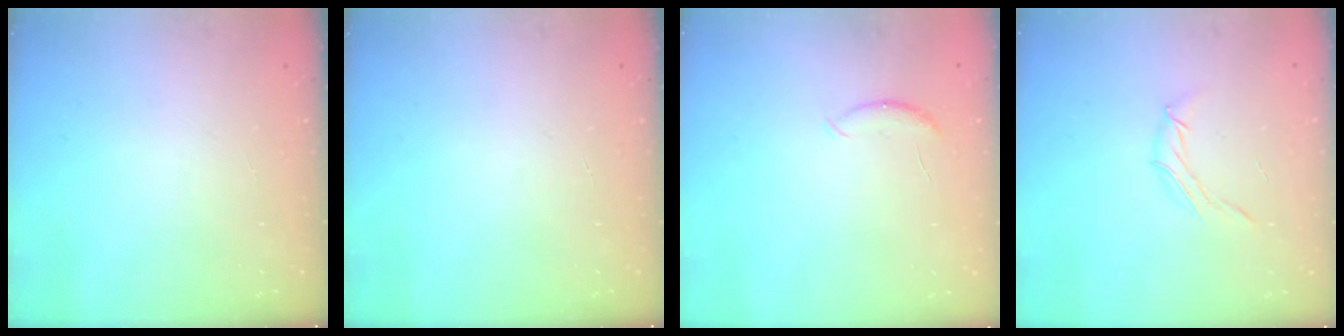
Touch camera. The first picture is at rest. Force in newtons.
{"total": 0.0}
{"total": 5.8, "press": 5.8, "slide": 0.5}
{"total": 6.3, "press": 6.3, "slide": 0.5}